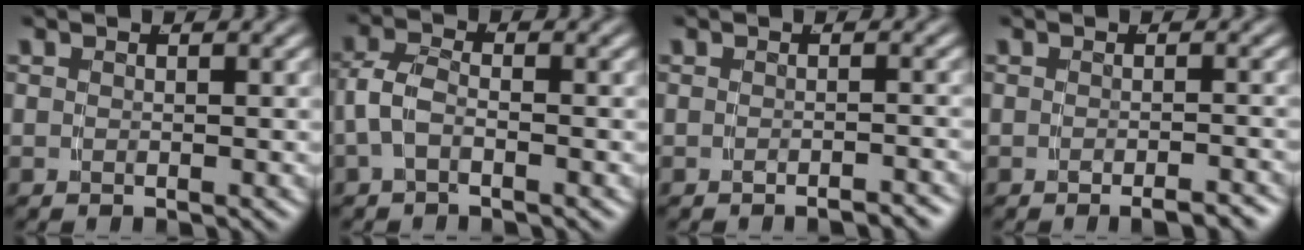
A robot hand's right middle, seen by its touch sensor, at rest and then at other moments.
{"total": 3.1, "force": [-0.7, 2.0, 2.3], "torque": [-0.062, -0.013, -0.008]}
{"total": 1.8, "force": [-1.8, -0.2, 0.4], "torque": [-0.006, 0.003, -0.027]}
{"total": 2.1, "force": [-1.9, -0.2, 0.8], "torque": [-0.010, 0.004, -0.030]}